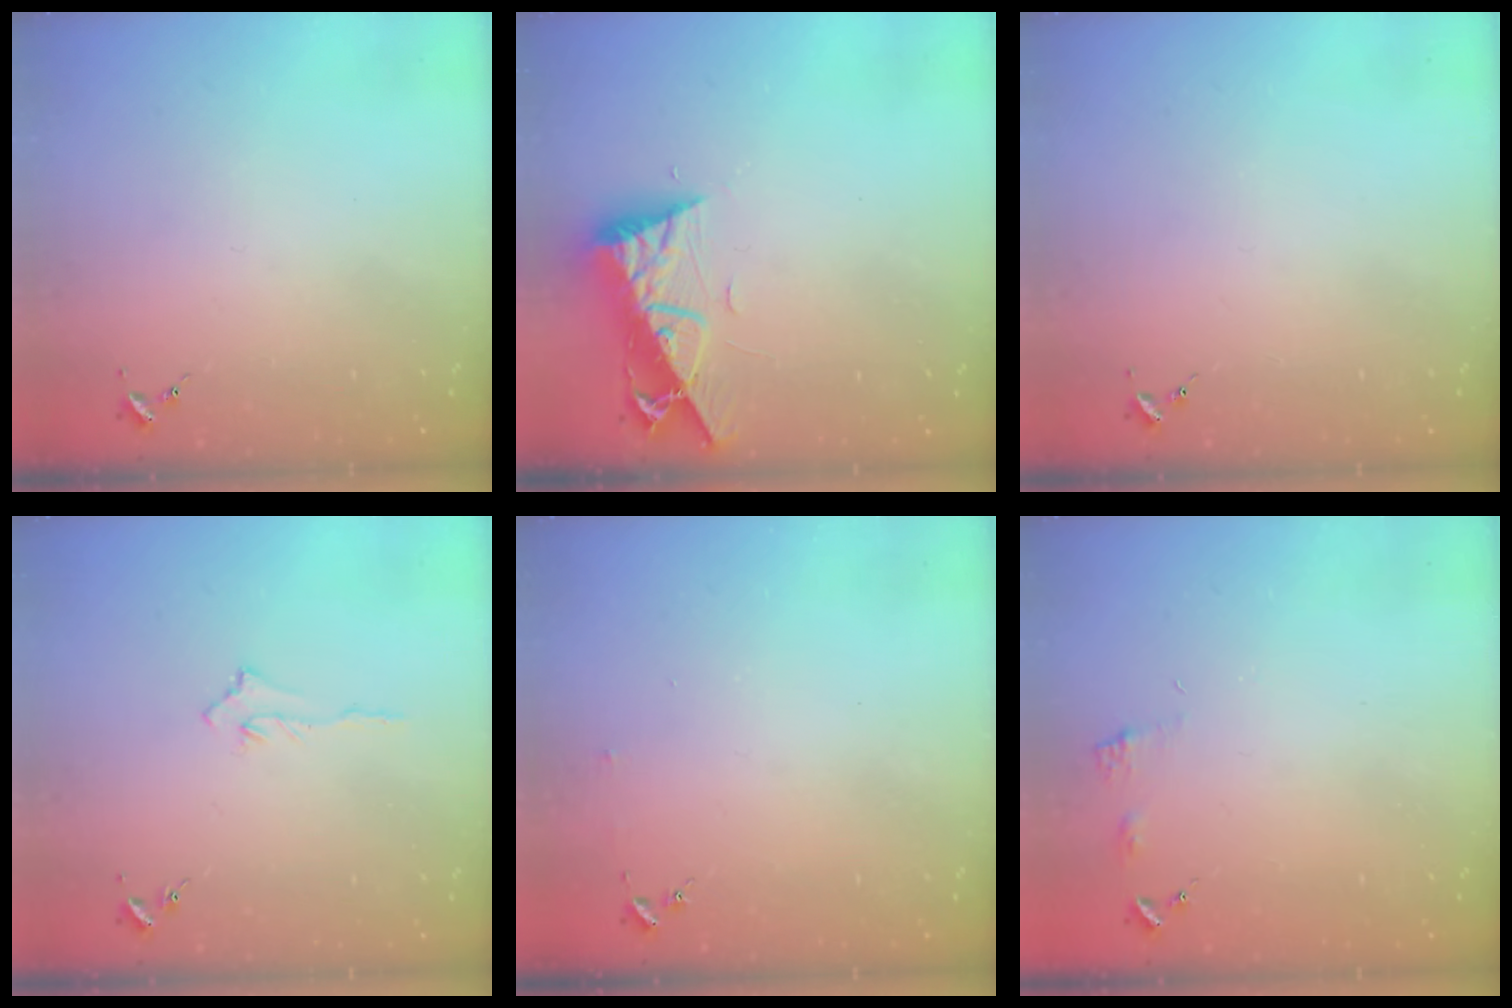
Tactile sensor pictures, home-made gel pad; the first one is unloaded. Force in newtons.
{"total": 9.3, "press": 9.2, "slide": 1.1}
{"total": 0.0}
{"total": 3.2, "press": 3.2, "slide": 0.4}
{"total": 2.5, "press": 2.5, "slide": 0.2}
{"total": 5.1, "press": 5.0, "slide": 0.7}